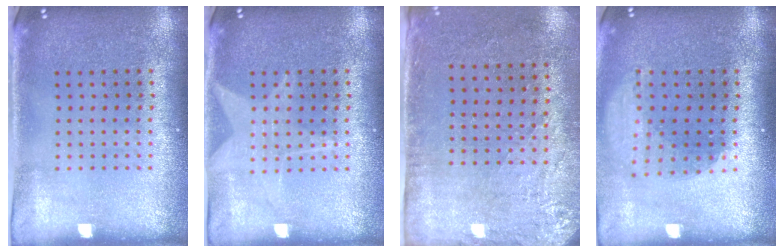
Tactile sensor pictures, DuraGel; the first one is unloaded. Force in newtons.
{"total": 1.8, "press": 1.8, "slide": 0.3}
{"total": 2.8, "press": 2.3, "slide": 1.6}
{"total": 1.8, "press": 1.4, "slide": 1.2}